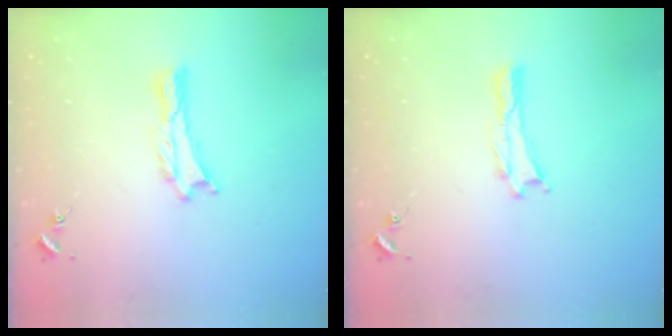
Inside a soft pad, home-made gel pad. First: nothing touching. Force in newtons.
{"total": 0.0}